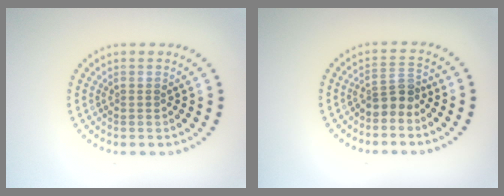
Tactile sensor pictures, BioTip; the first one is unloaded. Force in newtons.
{"total": 2.4, "press": 1.9, "slide": 1.5}